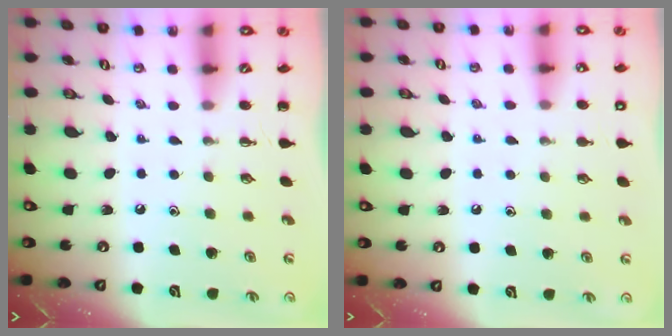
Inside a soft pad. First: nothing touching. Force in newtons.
{"total": 6.9, "press": 6.5, "slide": 2.0}